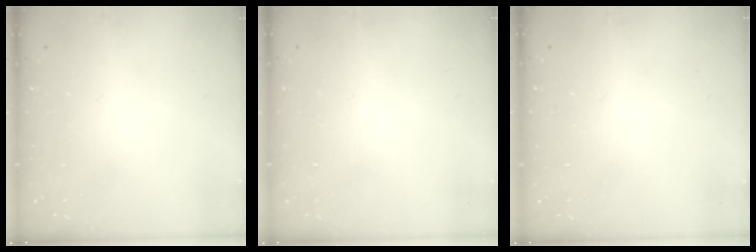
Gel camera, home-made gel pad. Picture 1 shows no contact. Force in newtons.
{"total": 2.4, "press": 2.4, "slide": 0.2}
{"total": 2.4, "press": 2.4, "slide": 0.2}